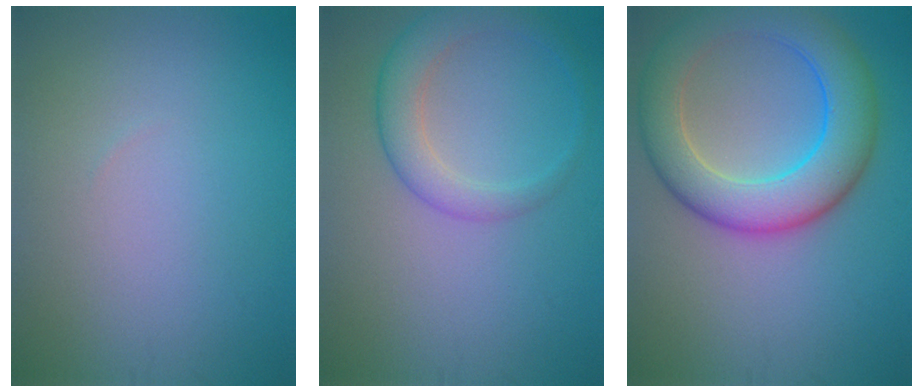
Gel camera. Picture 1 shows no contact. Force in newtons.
{"total": 2.9, "press": 2.8, "slide": 0.1}
{"total": 8.5, "press": 8.5, "slide": 0.2}